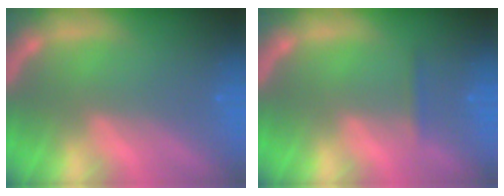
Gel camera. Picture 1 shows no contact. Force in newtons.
{"total": 0.9}